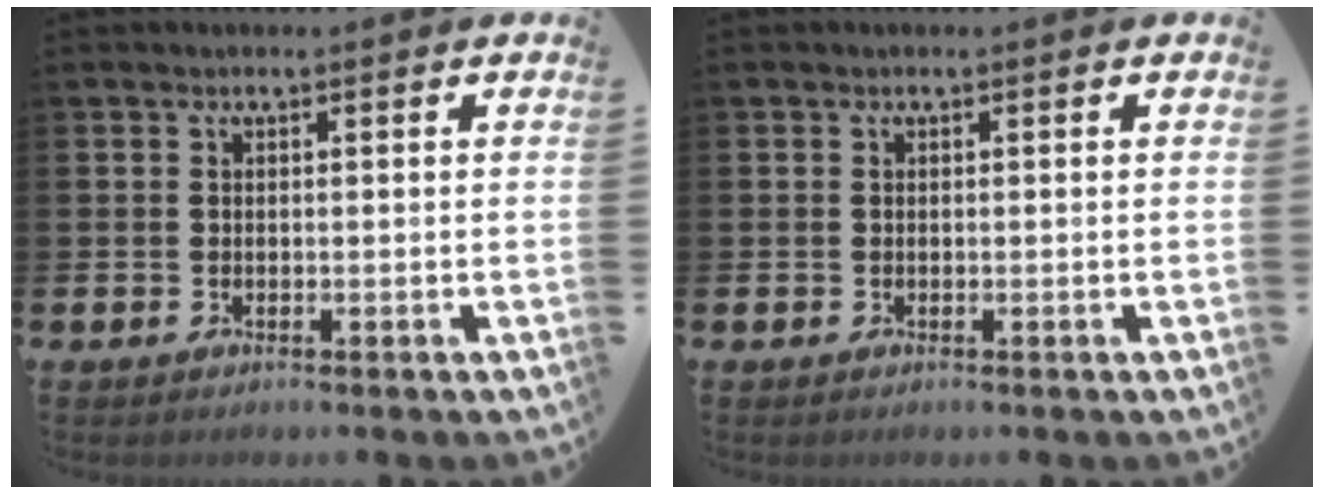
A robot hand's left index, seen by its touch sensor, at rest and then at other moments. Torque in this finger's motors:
{"motor_torque": [0.00, 0.00, 0.00, 0.00]}